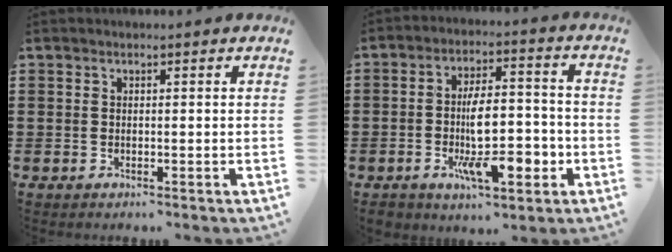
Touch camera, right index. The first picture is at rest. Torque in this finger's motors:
{"motor_torque": [2.14, 0.00, 1.05, 0.21]}